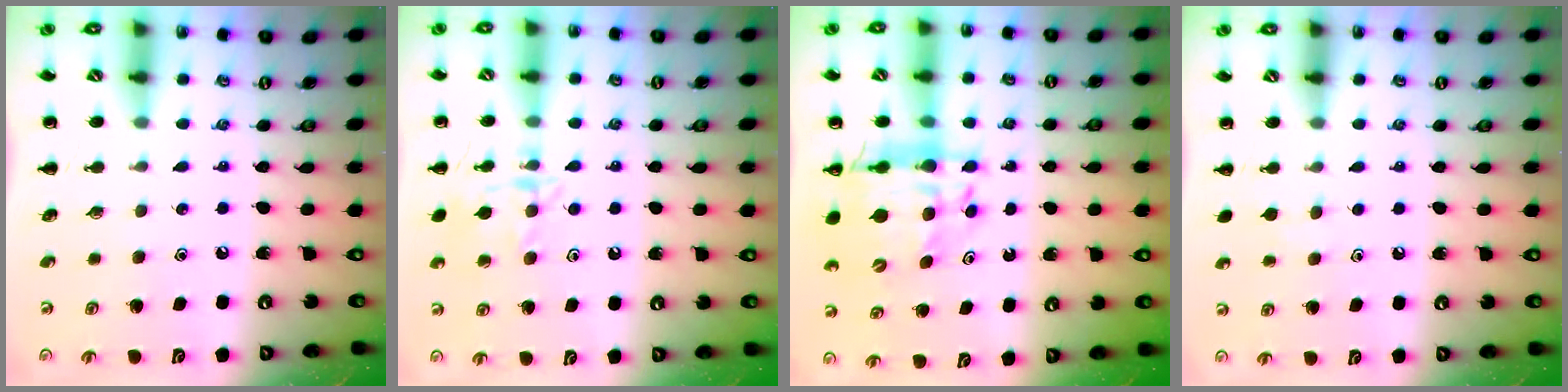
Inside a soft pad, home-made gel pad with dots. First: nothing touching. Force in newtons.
{"total": 12.5, "press": 12.5, "slide": 1.1}
{"total": 13.5, "press": 12.9, "slide": 3.9}
{"total": 3.9, "press": 3.6, "slide": 1.6}